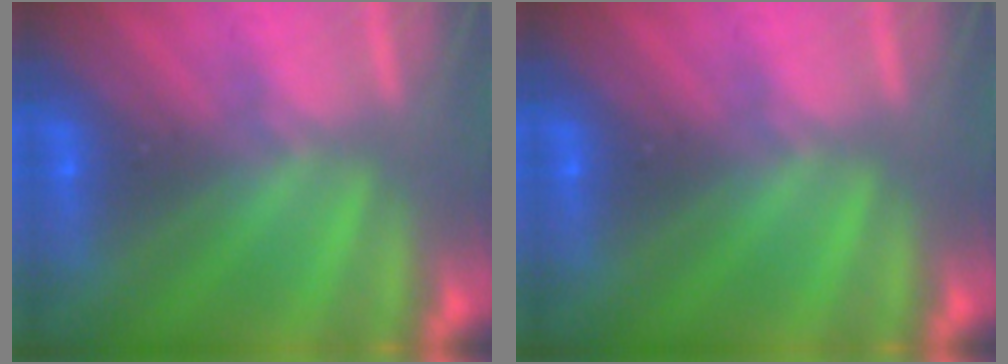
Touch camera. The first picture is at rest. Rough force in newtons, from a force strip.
{"total": 0.0}